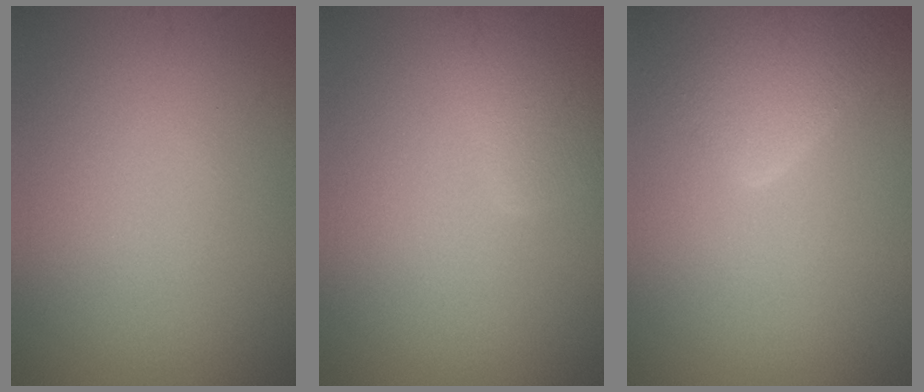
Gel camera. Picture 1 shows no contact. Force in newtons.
{"total": 2.6, "press": 2.6, "slide": 0.2}
{"total": 5.0, "press": 5.0, "slide": 0.5}